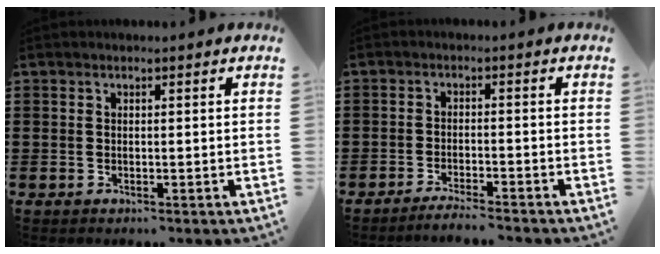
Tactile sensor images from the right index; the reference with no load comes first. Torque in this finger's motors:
{"motor_torque": [1.07, 1.07, 0.03, 0.02]}